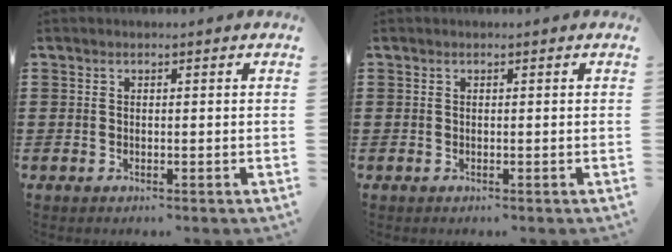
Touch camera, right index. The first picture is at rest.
{"total": 0.0}